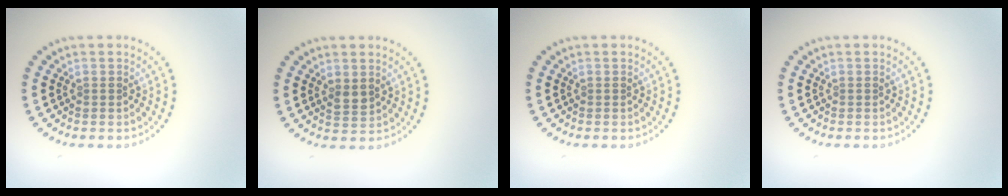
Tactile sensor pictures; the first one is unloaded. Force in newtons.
{"total": 1.4, "press": 1.4, "slide": 0.4}
{"total": 0.0}
{"total": 0.0}